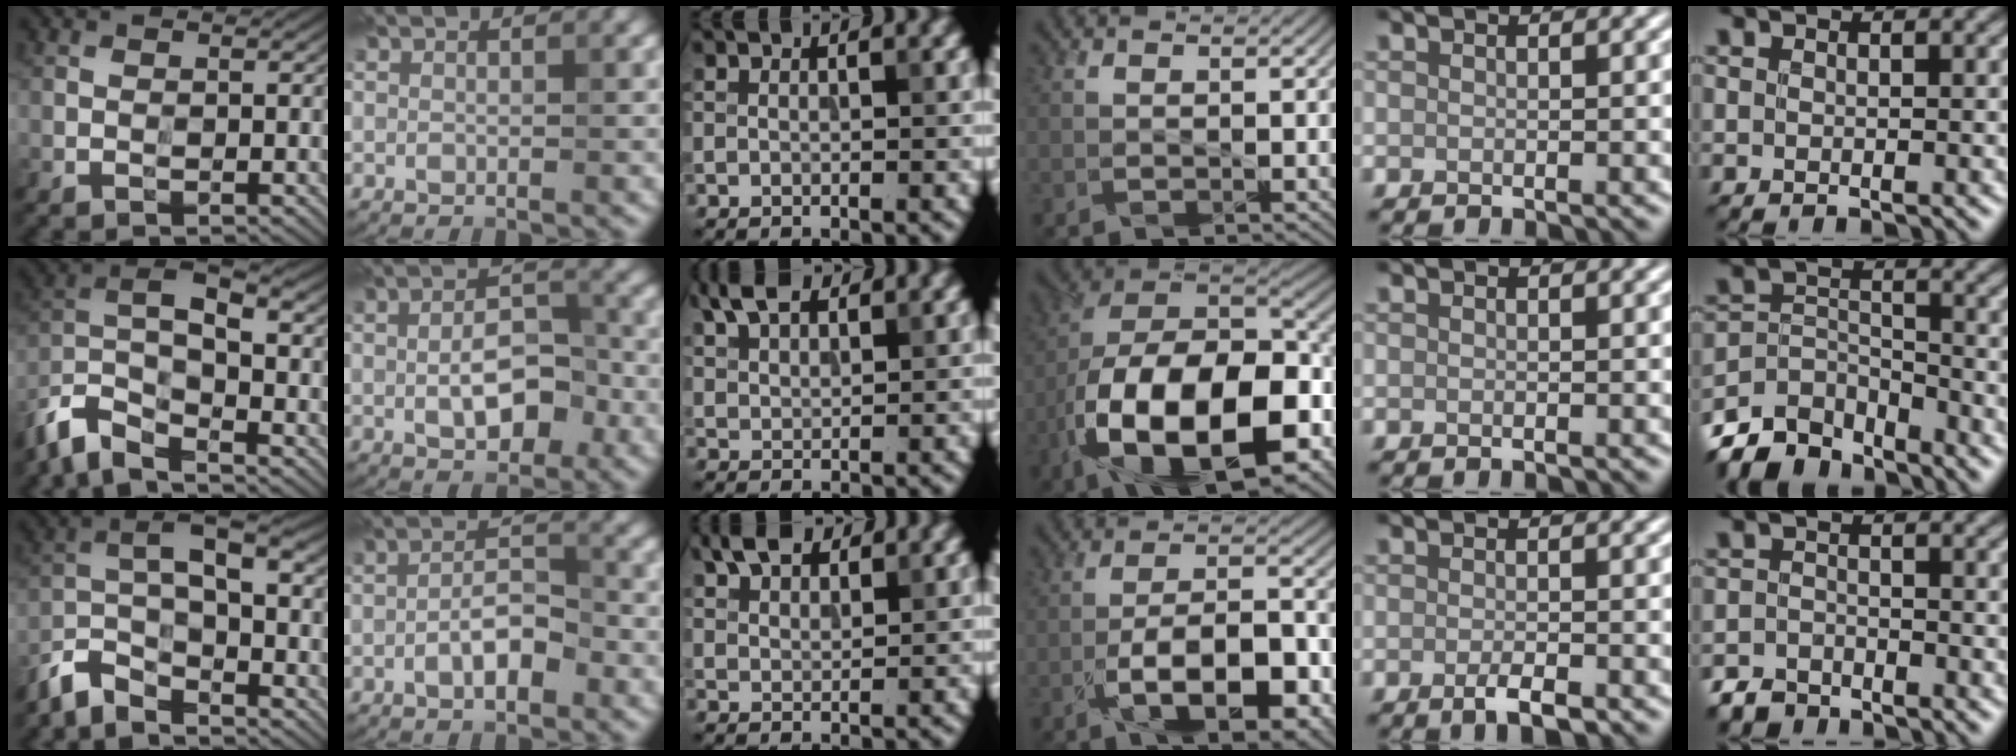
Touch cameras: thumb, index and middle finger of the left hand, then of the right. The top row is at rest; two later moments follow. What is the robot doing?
{"motion": "wipe", "object": "bowl"}